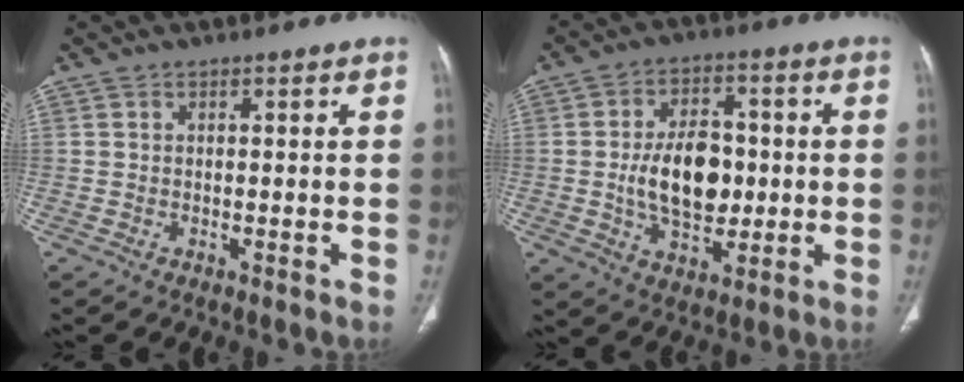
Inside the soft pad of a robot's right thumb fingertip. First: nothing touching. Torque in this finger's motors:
{"motor_torque": [1.58, 1.24, 0.92, -0.65, 0.09]}